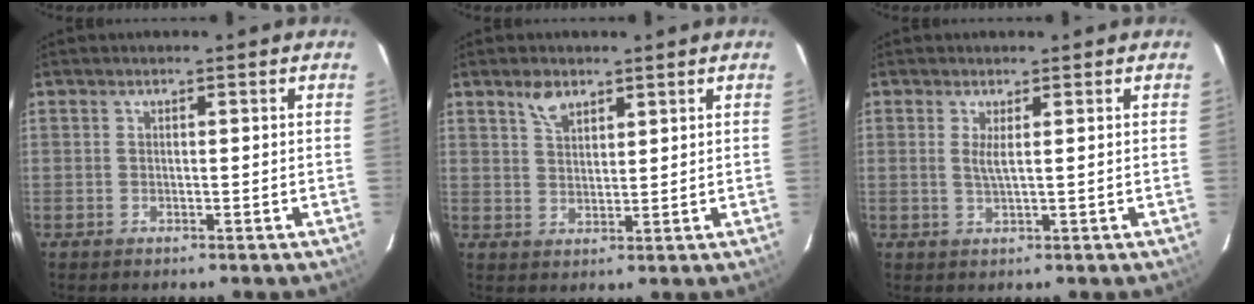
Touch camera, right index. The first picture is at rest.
{"total": 3.8, "force": [2.7, 1.9, 1.9], "torque": [-0.032, 0.007, 0.051]}
{"total": 1.8, "force": [0.5, -0.1, 1.7], "torque": [-0.034, -0.003, 0.007]}